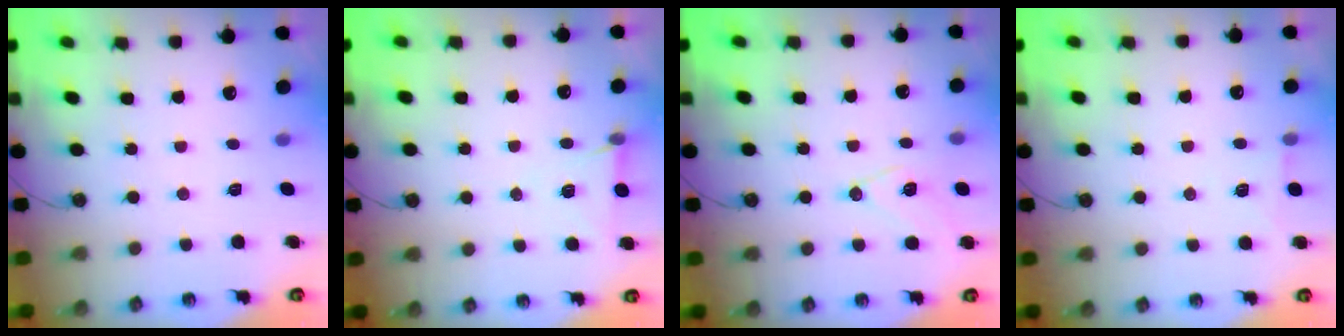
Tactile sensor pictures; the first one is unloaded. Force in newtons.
{"total": 7.1, "press": 5.2, "slide": 4.8}
{"total": 12.1, "press": 11.6, "slide": 3.4}
{"total": 5.6, "press": 3.4, "slide": 4.4}